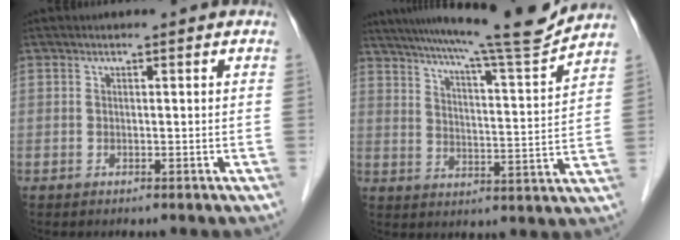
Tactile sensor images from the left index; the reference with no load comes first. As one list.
[{"total": 16.3, "force": [14.7, -1.4, 6.8], "torque": [-0.115, -0.028, 0.208]}]